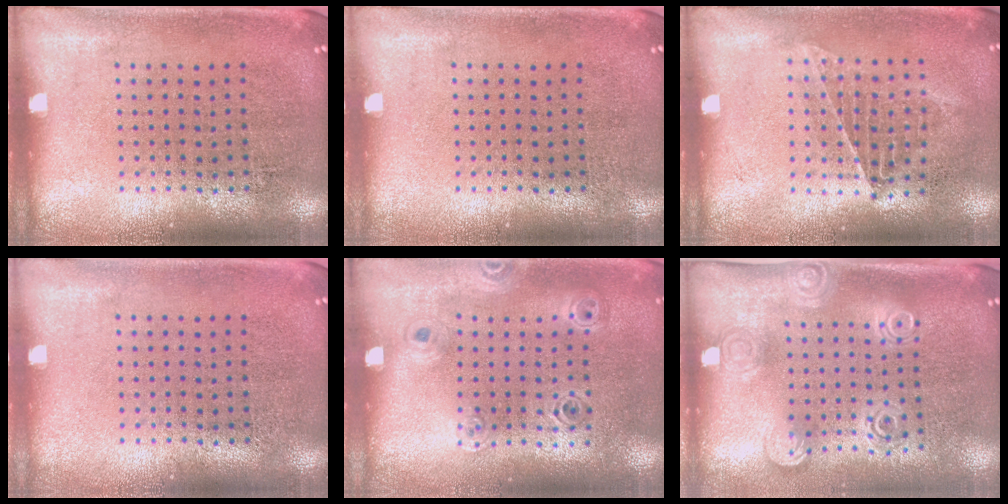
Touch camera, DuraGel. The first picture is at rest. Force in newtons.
{"total": 0.0}
{"total": 0.9, "press": 0.9, "slide": 0.1}
{"total": 0.0}
{"total": 1.0, "press": 1.0, "slide": 0.1}
{"total": 1.7, "press": 1.3, "slide": 1.1}